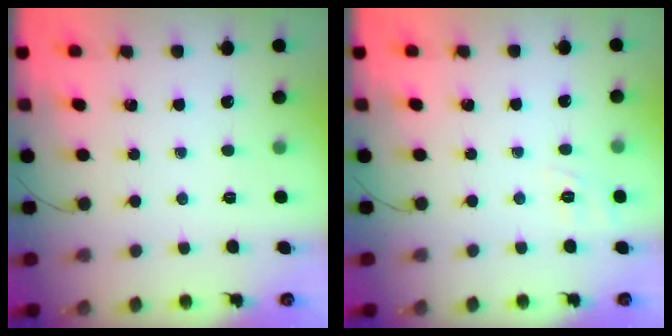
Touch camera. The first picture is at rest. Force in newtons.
{"total": 2.3, "press": 1.3, "slide": 1.9}